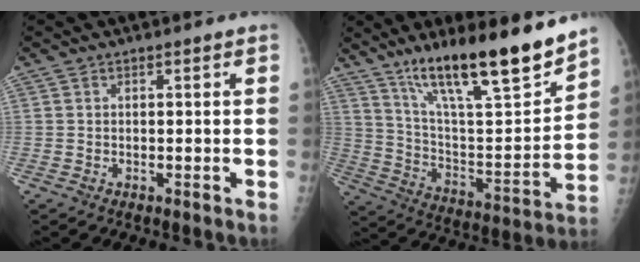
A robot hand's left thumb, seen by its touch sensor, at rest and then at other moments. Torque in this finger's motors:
{"motor_torque": [0.86, -0.11, 1.41, -1.36, 0.12]}